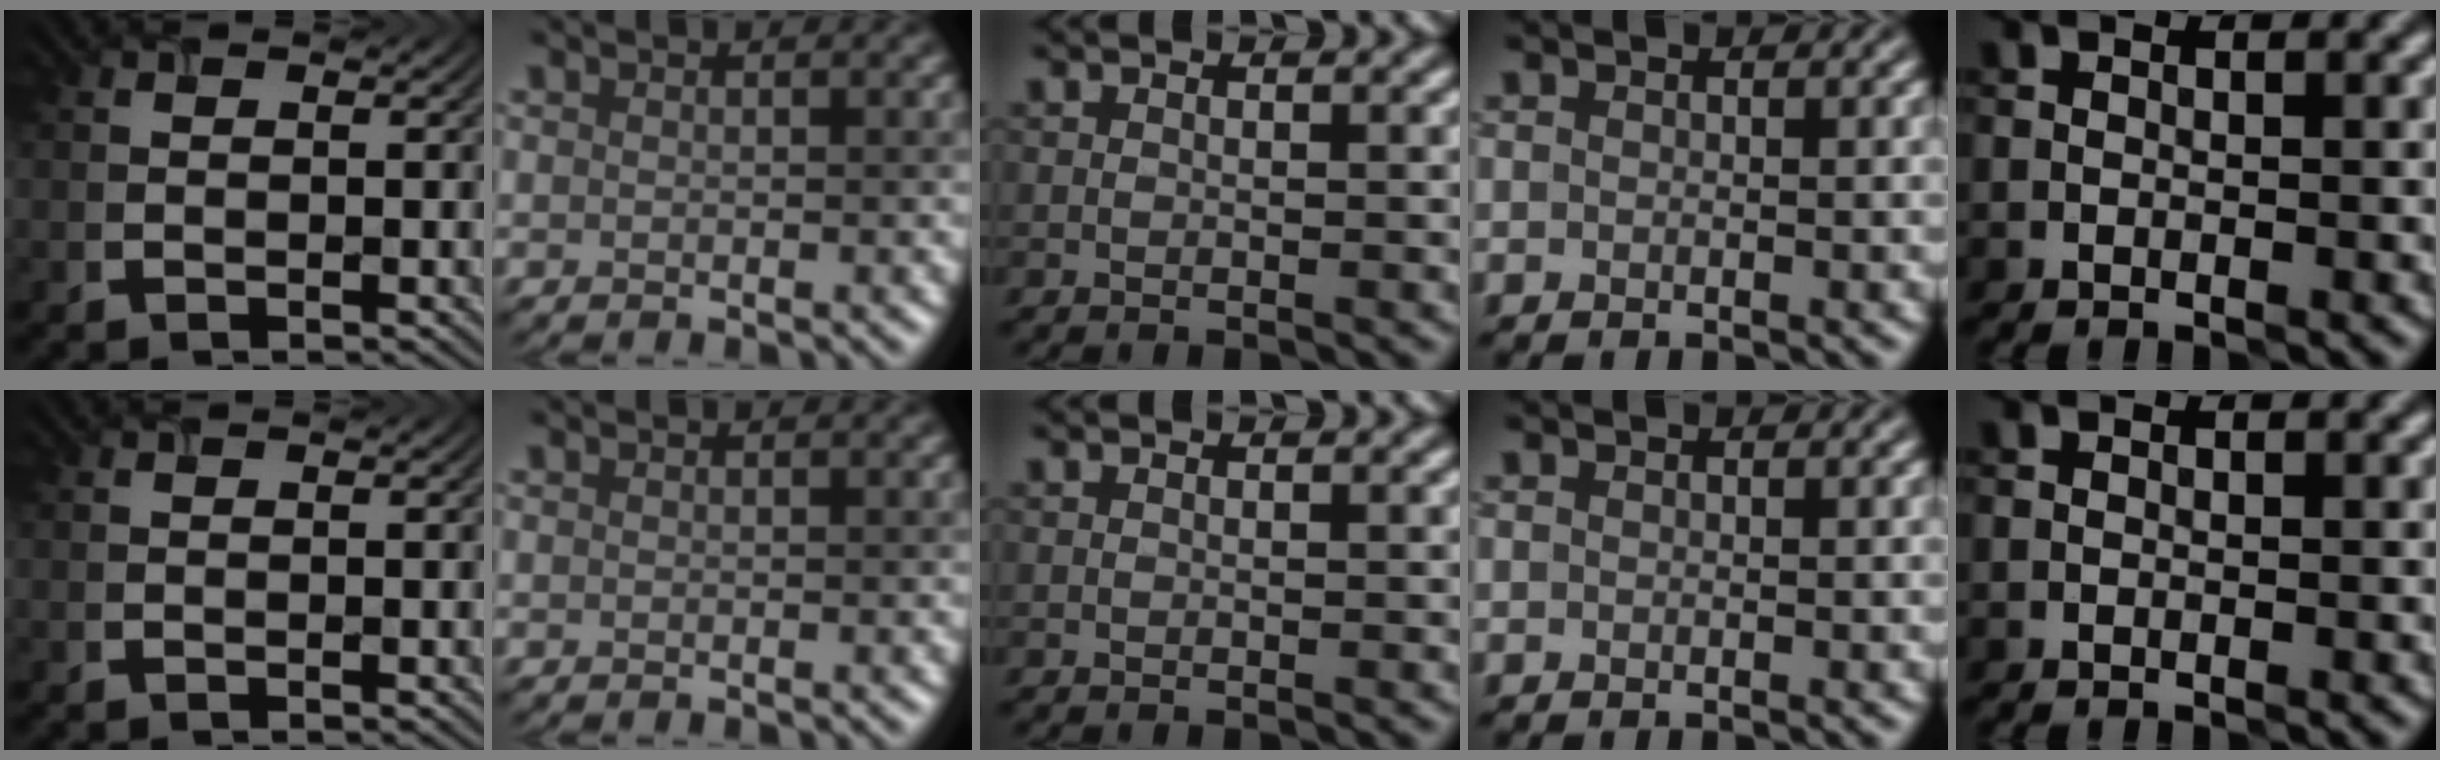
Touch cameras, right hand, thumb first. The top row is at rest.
{}